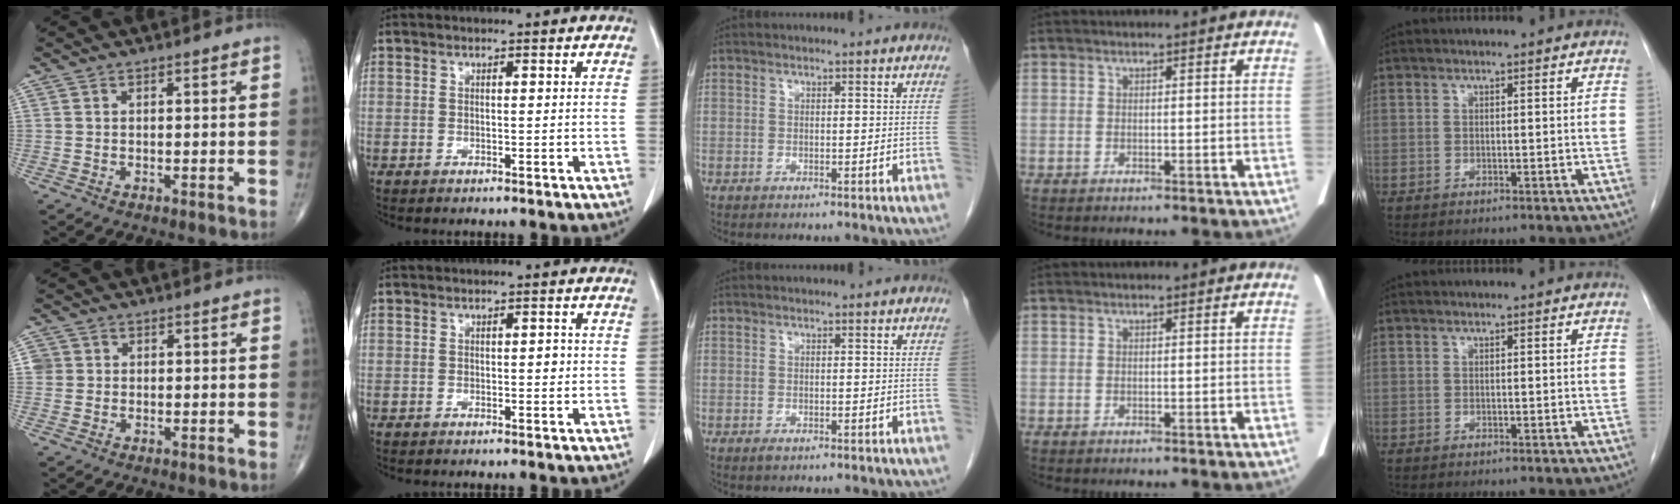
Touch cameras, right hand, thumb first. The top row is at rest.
{"thumb": {"total": 2.5, "force": [0.4, 2.4, 0.5], "torque": [0.007, 0.005, 0.006]}, "index": {"total": 1.2, "force": [-0.1, 0.6, 1.1], "torque": [-0.012, 0.002, -0.002]}, "middle": {"total": 0.5, "force": [-0.3, 0.2, 0.4], "torque": [-0.006, -0.001, -0.003]}}